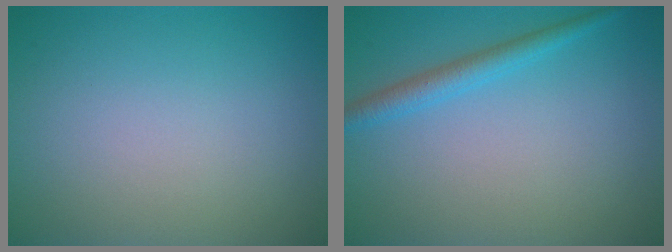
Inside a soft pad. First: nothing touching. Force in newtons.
{"total": 2.2, "press": 2.2, "slide": 0.1}